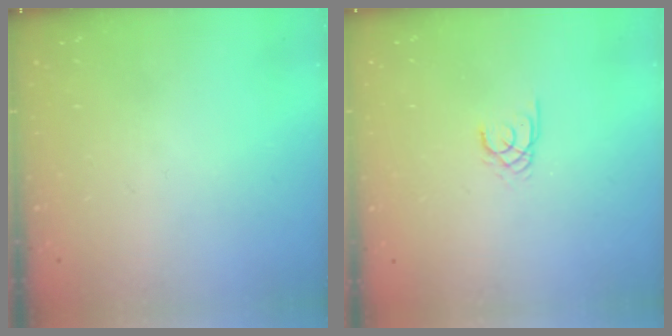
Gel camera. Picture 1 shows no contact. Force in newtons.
{"total": 1.6, "press": 1.6, "slide": 0.2}